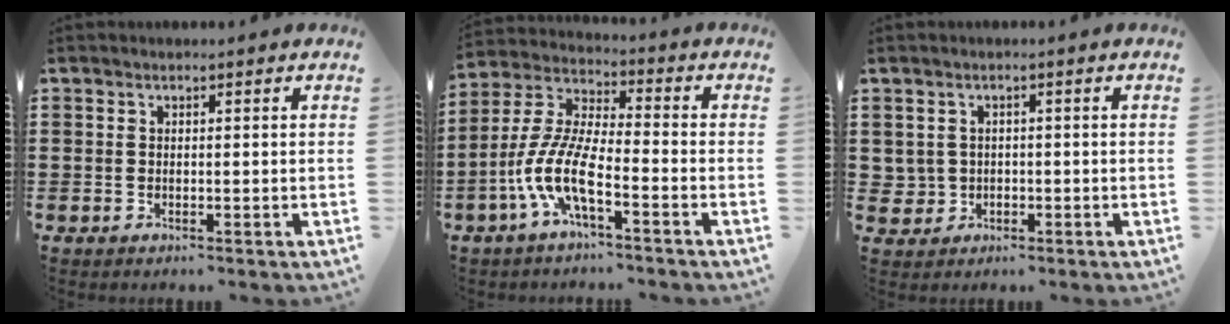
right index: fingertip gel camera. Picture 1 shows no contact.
{"total": 9.1, "force": [-4.8, 2.1, 7.5], "torque": [-0.194, -0.017, -0.101]}
{"total": 1.9, "force": [-0.3, 1.9, 0.3], "torque": [-0.015, 0.005, -0.009]}